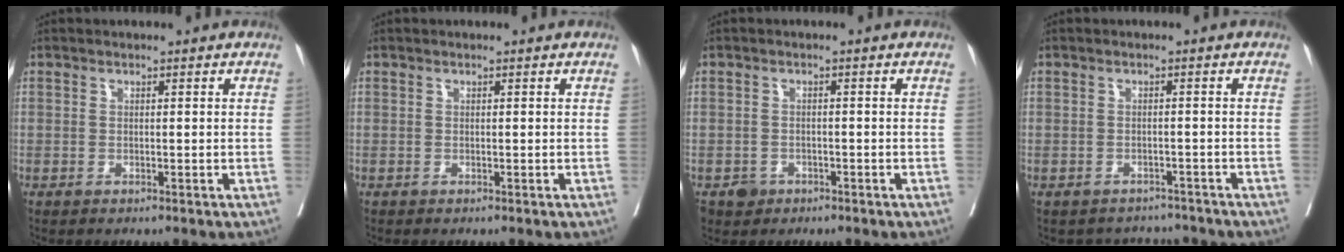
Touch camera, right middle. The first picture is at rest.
{"total": 0.0}
{"total": 2.1, "force": [-1.2, 1.7, 0.2], "torque": [-0.001, 0.008, -0.017]}
{"total": 4.3, "force": [-4.0, 1.3, -0.8], "torque": [0.013, 0.015, -0.052]}